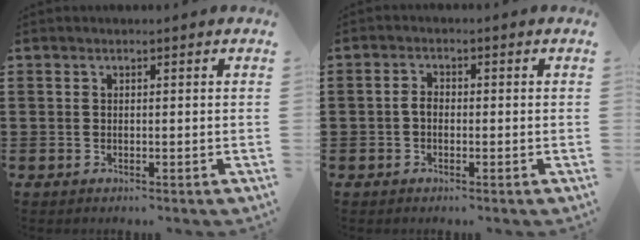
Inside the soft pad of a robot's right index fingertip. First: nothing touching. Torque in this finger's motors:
{"motor_torque": [0.56, -0.47, 0.20, 0.06]}